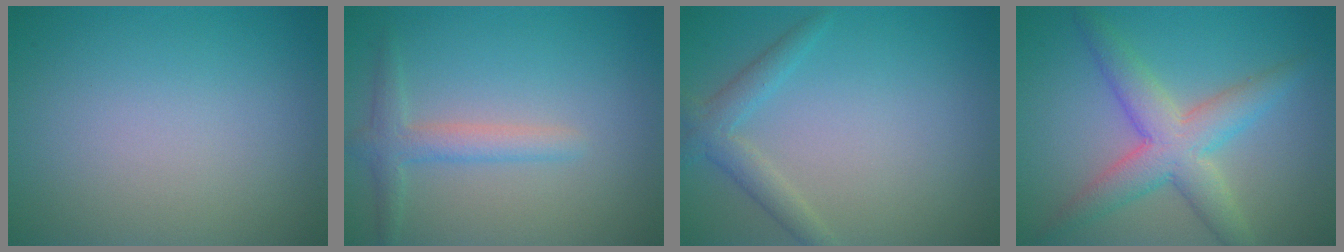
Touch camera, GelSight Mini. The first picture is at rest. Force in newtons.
{"total": 2.4, "press": 2.4, "slide": 0.1}
{"total": 2.3, "press": 2.3, "slide": 0.2}
{"total": 5.4, "press": 5.4, "slide": 0.1}